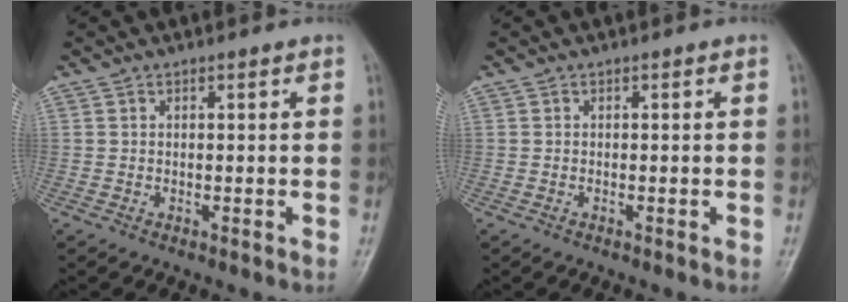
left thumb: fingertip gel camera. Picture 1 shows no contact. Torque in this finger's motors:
{"motor_torque": [0.06, 0.02, -0.01, -0.14, 0.04]}